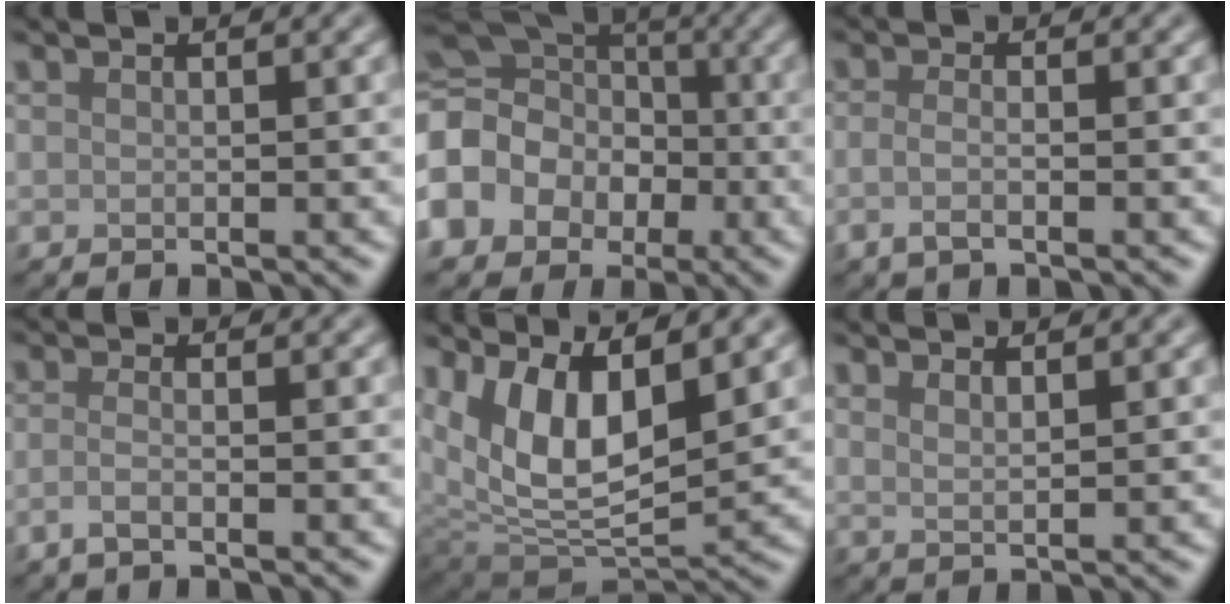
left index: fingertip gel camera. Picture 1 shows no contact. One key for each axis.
{"total": 13.1, "fx": -3.5, "fy": 11.1, "fz": 6.1, "tx": -0.146, "ty": 0.000, "tz": -0.094}
{"total": 1.8, "fx": -0.7, "fy": 0.6, "fz": 1.6, "tx": -0.035, "ty": -0.006, "tz": -0.019}
{"total": 1.9, "fx": -0.9, "fy": 0.6, "fz": 1.5, "tx": -0.029, "ty": -0.004, "tz": -0.025}
{"total": 8.4, "fx": 3.3, "fy": 4.2, "fz": 6.4, "tx": -0.126, "ty": -0.018, "tz": 0.064}
{"total": 1.8, "fx": 1.3, "fy": 0.5, "fz": 1.1, "tx": -0.012, "ty": -0.003, "tz": 0.020}